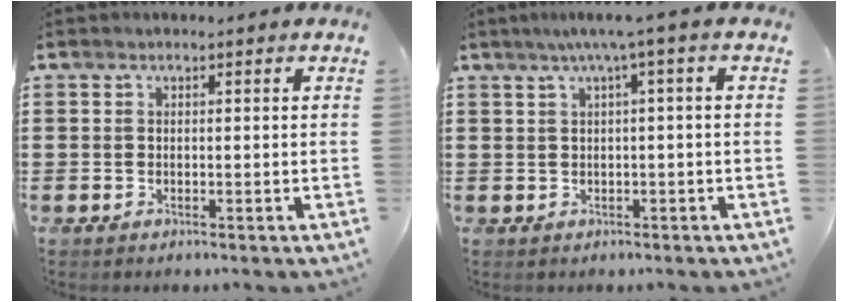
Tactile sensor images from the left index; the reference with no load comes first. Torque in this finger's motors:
{"motor_torque": [0.53, -0.50, 0.30, 0.10]}